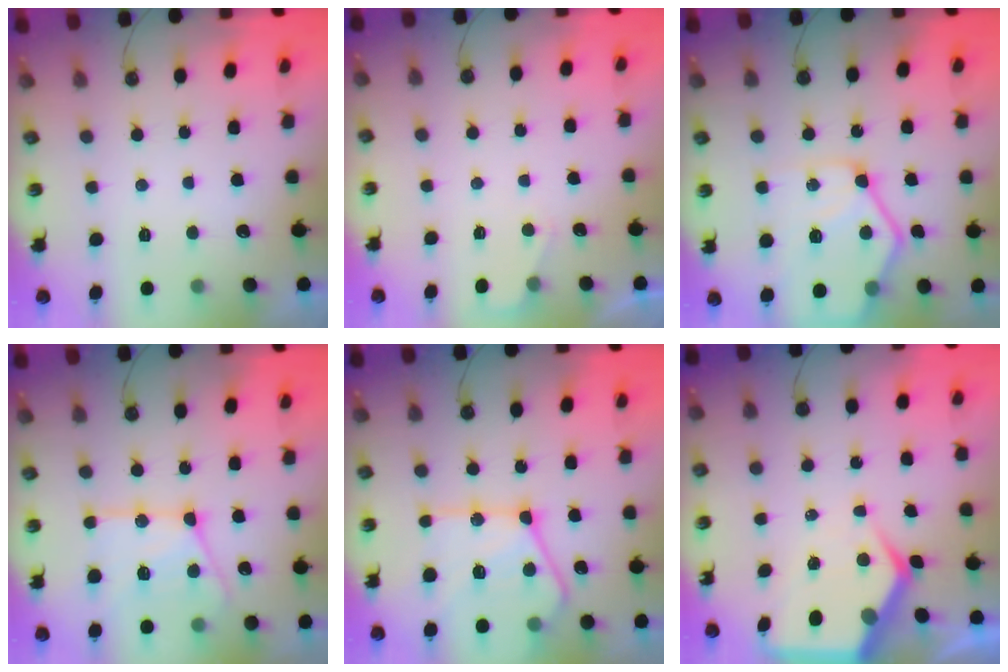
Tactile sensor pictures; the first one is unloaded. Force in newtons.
{"total": 2.4, "press": 2.4, "slide": 0.4}
{"total": 15.4, "press": 15.3, "slide": 1.8}
{"total": 18.1, "press": 18.0, "slide": 1.7}
{"total": 22.3, "press": 22.2, "slide": 2.8}
{"total": 9.4, "press": 9.3, "slide": 1.1}